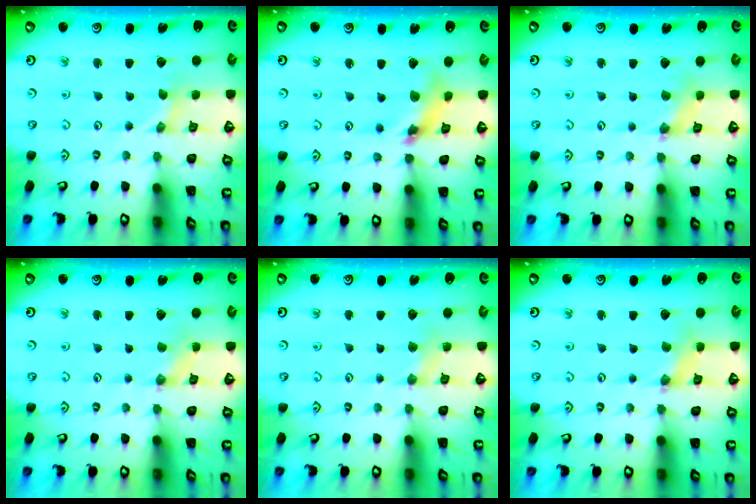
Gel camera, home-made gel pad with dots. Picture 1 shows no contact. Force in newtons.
{"total": 8.5, "press": 8.4, "slide": 0.9}
{"total": 1.5, "press": 1.5, "slide": 0.2}
{"total": 0.9, "press": 0.9, "slide": 0.2}
{"total": 3.6, "press": 3.6, "slide": 0.6}
{"total": 1.8, "press": 1.8, "slide": 0.2}